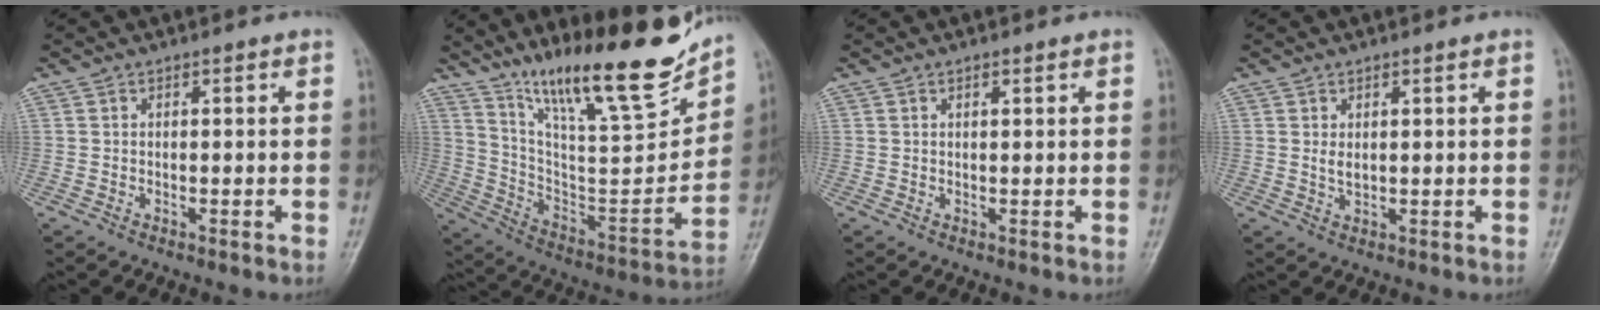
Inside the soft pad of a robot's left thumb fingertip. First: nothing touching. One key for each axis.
{"total": 23.9, "fx": 17.8, "fy": 4.9, "fz": 15.2, "tx": -0.210, "ty": -0.094, "tz": 0.304}
{"total": 0.8, "fx": 0.5, "fy": 0.3, "fz": 0.6, "tx": -0.009, "ty": -0.001, "tz": 0.009}
{"total": 1.9, "fx": 0.6, "fy": 0.9, "fz": 1.6, "tx": -0.026, "ty": -0.003, "tz": 0.015}